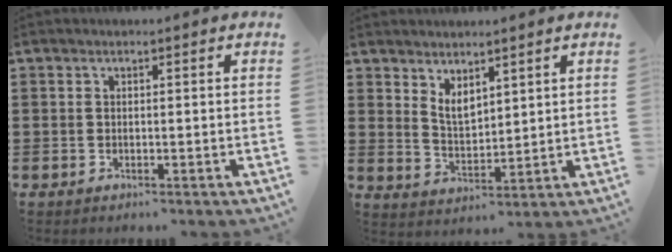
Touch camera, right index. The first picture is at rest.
{"total": 3.6, "force": [2.7, 1.7, 1.6], "torque": [-0.040, 0.000, 0.051]}